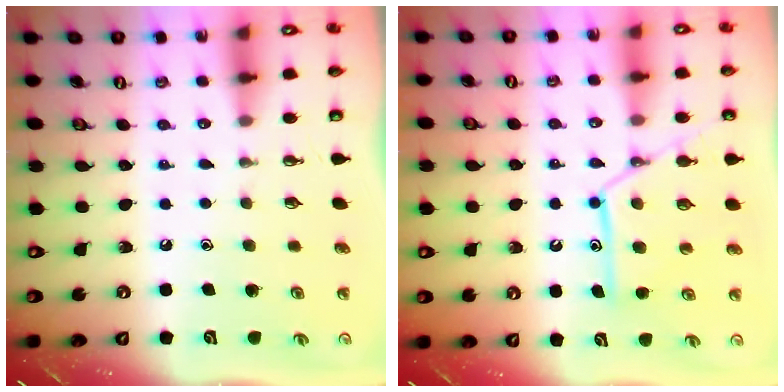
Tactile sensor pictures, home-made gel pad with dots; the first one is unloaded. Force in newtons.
{"total": 14.2, "press": 14.2, "slide": 1.1}